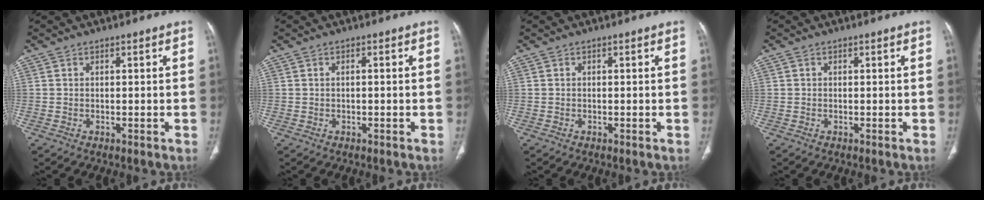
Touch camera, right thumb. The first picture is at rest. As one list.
[{"total": 0.6, "force": [-0.1, 0.1, 0.6], "torque": [-0.014, 0.000, -0.002]}, {"total": 0.0}, {"total": 0.0}]